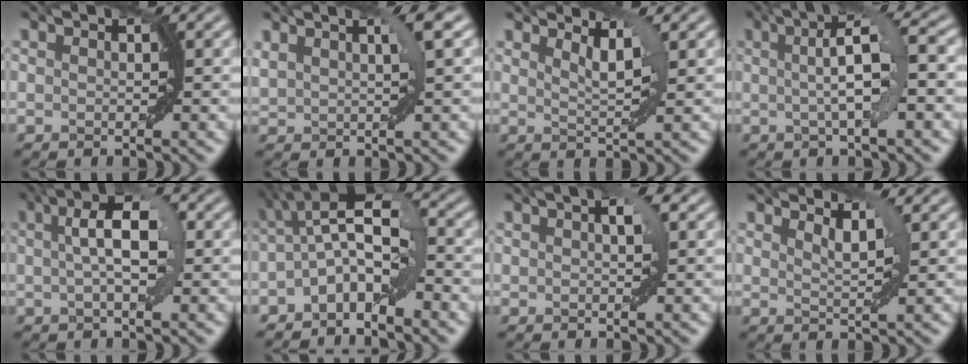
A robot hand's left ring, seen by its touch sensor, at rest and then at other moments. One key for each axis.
{"total": 2.6, "fx": 1.7, "fy": 0.4, "fz": 2.0, "tx": -0.040, "ty": 0.008, "tz": 0.036}
{"total": 2.2, "fx": 1.7, "fy": 0.3, "fz": 1.4, "tx": -0.016, "ty": -0.005, "tz": 0.029}
{"total": 5.5, "fx": 0.5, "fy": 1.0, "fz": 5.4, "tx": -0.088, "ty": 0.009, "tz": 0.005}
{"total": 5.0, "fx": 0.9, "fy": 1.7, "fz": 4.6, "tx": -0.073, "ty": 0.011, "tz": 0.008}
{"total": 6.2, "fx": -2.2, "fy": 2.6, "fz": 5.1, "tx": -0.089, "ty": 0.015, "tz": -0.051}
{"total": 1.7, "fx": 0.6, "fy": 0.6, "fz": 1.4, "tx": -0.020, "ty": 0.004, "tz": 0.012}
{"total": 1.8, "fx": 1.5, "fy": 0.2, "fz": 1.0, "tx": -0.012, "ty": -0.004, "tz": 0.026}